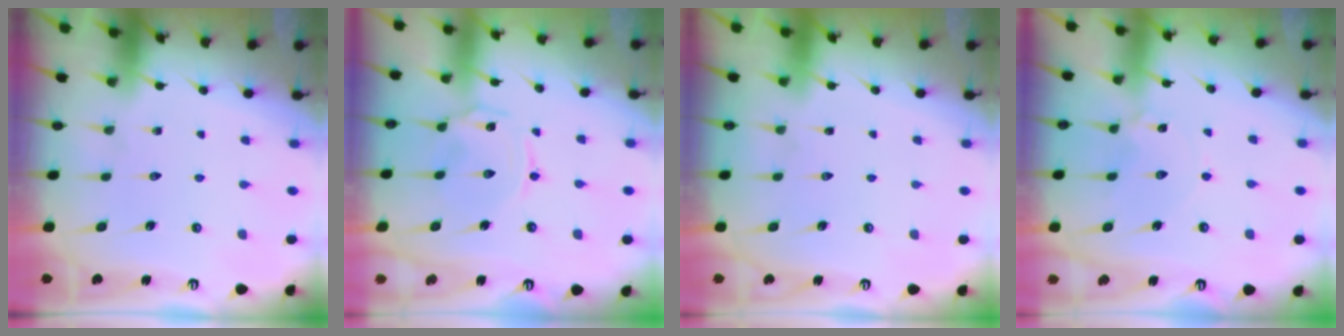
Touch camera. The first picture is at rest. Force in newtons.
{"total": 1.2, "press": 1.1, "slide": 0.4}
{"total": 1.6, "press": 1.6, "slide": 0.1}
{"total": 1.1, "press": 1.0, "slide": 0.4}